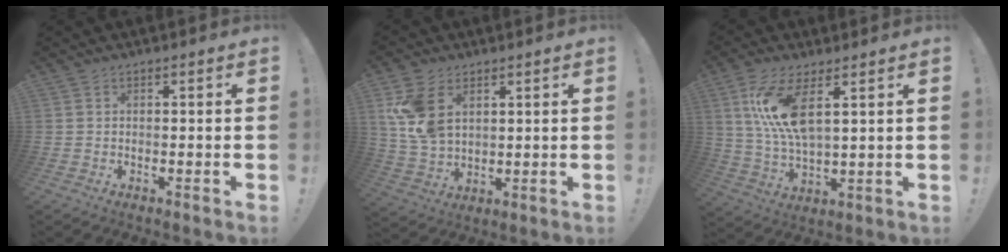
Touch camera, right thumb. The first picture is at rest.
{"total": 12.2, "force": [4.7, 8.1, 7.7], "torque": [-0.148, -0.011, 0.094]}
{"total": 12.7, "force": [5.3, 4.5, 10.7], "torque": [-0.211, -0.027, 0.092]}